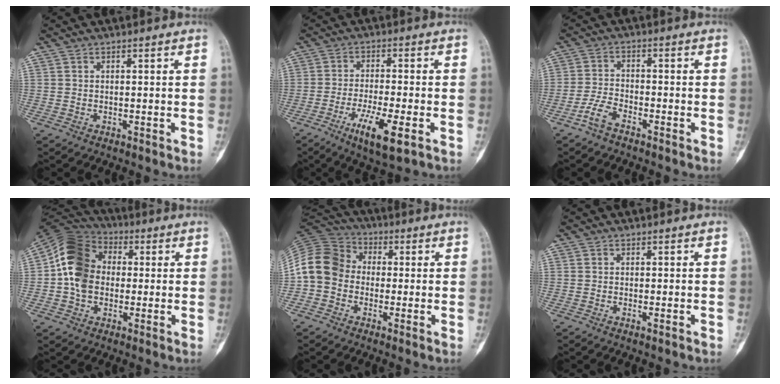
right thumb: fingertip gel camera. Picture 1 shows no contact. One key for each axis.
{"total": 9.0, "fx": -4.0, "fy": 1.9, "fz": 7.8, "tx": -0.152, "ty": -0.001, "tz": -0.066}
{"total": 4.0, "fx": -2.9, "fy": 1.4, "fz": 2.4, "tx": -0.055, "ty": 0.018, "tz": -0.061}
{"total": 12.7, "fx": 0.2, "fy": 10.0, "fz": 7.8, "tx": -0.130, "ty": 0.028, "tz": -0.009}
{"total": 11.0, "fx": -1.1, "fy": 9.5, "fz": 5.6, "tx": -0.097, "ty": 0.032, "tz": -0.035}
{"total": 0.7, "fx": -0.3, "fy": 0.1, "fz": 0.6, "tx": -0.012, "ty": -0.001, "tz": -0.004}